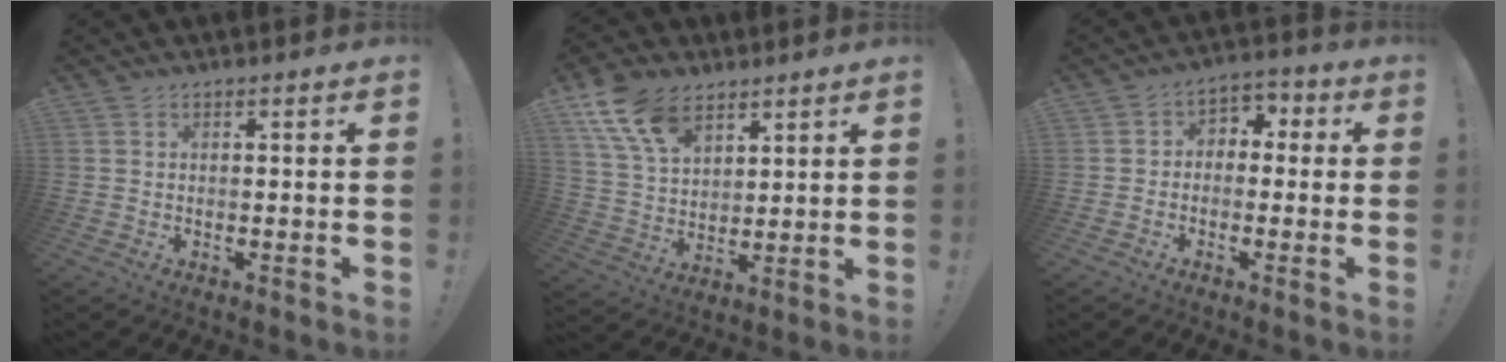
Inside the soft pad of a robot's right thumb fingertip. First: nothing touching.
{"total": 13.7, "force": [8.5, 8.1, 7.1], "torque": [-0.135, -0.032, 0.165]}
{"total": 4.9, "force": [-2.1, 4.0, 2.0], "torque": [-0.027, 0.025, -0.035]}